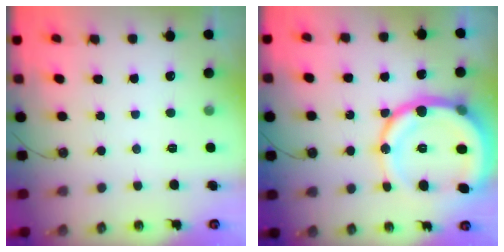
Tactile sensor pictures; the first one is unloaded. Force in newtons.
{"total": 23.3, "press": 23.0, "slide": 3.8}